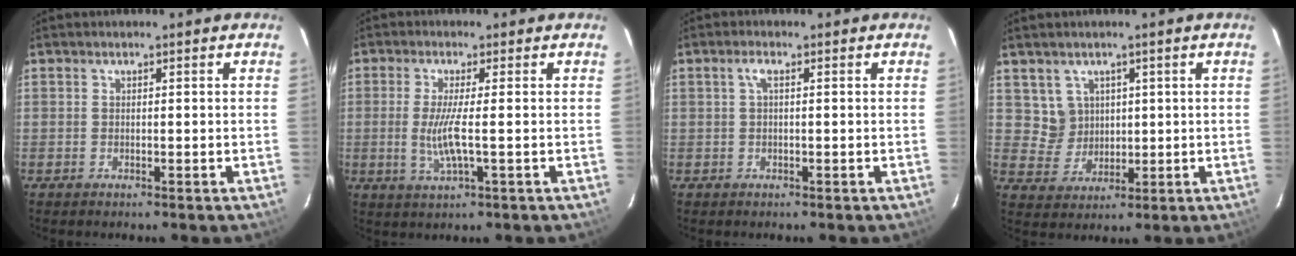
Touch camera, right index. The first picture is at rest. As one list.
[{"total": 5.5, "force": [-0.6, 0.1, 5.5], "torque": [-0.116, -0.008, -0.012]}, {"total": 1.6, "force": [0.3, 0.4, 1.5], "torque": [-0.029, 0.008, 0.006]}, {"total": 5.1, "force": [2.0, 4.6, 0.5], "torque": [-0.010, 0.011, 0.051]}]